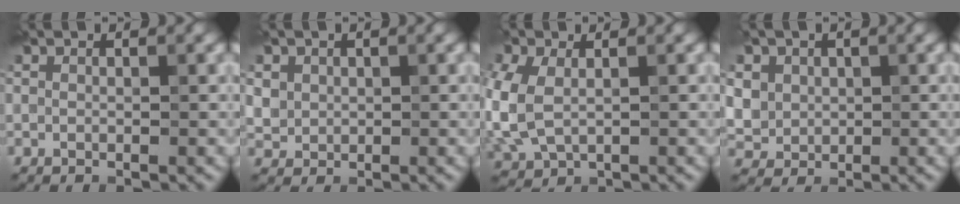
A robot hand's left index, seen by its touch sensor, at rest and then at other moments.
{"total": 2.3, "force": [0.7, 2.1, 0.7], "torque": [-0.027, -0.001, 0.029]}
{"total": 6.6, "force": [-0.6, 4.5, 4.7], "torque": [-0.138, -0.015, -0.003]}
{"total": 6.2, "force": [2.0, 5.2, 2.7], "torque": [-0.071, 0.014, 0.030]}